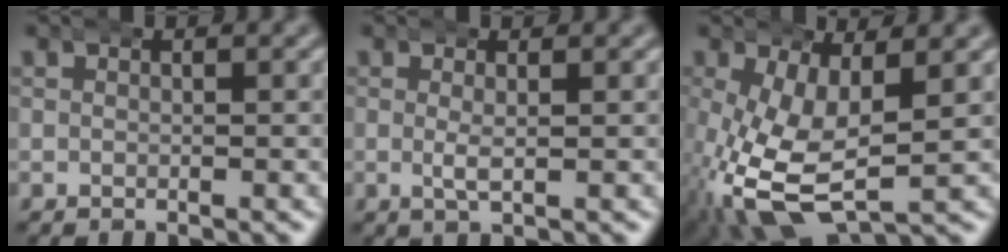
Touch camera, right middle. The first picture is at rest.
{"total": 1.3, "force": [0.1, 0.0, 1.3], "torque": [-0.033, -0.014, 0.010]}
{"total": 9.7, "force": [-2.3, 5.6, 7.6], "torque": [-0.178, -0.061, 0.003]}